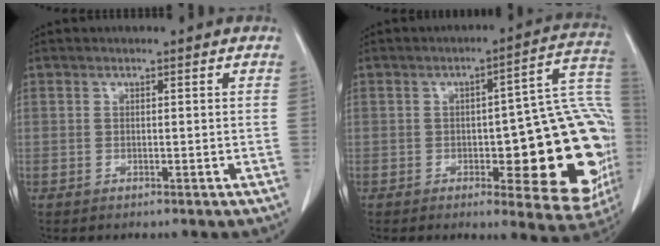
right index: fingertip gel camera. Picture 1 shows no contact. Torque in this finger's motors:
{"motor_torque": [1.43, -0.11, 0.36, 0.09]}